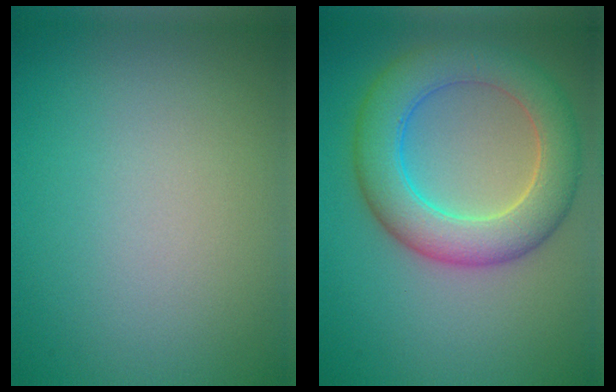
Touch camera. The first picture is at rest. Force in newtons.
{"total": 7.2, "press": 7.2, "slide": 0.4}